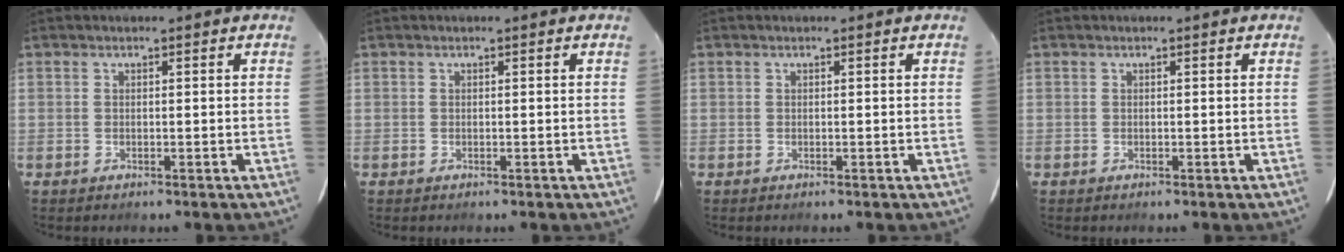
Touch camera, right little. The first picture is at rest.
{"total": 0.0}
{"total": 0.0}
{"total": 0.0}